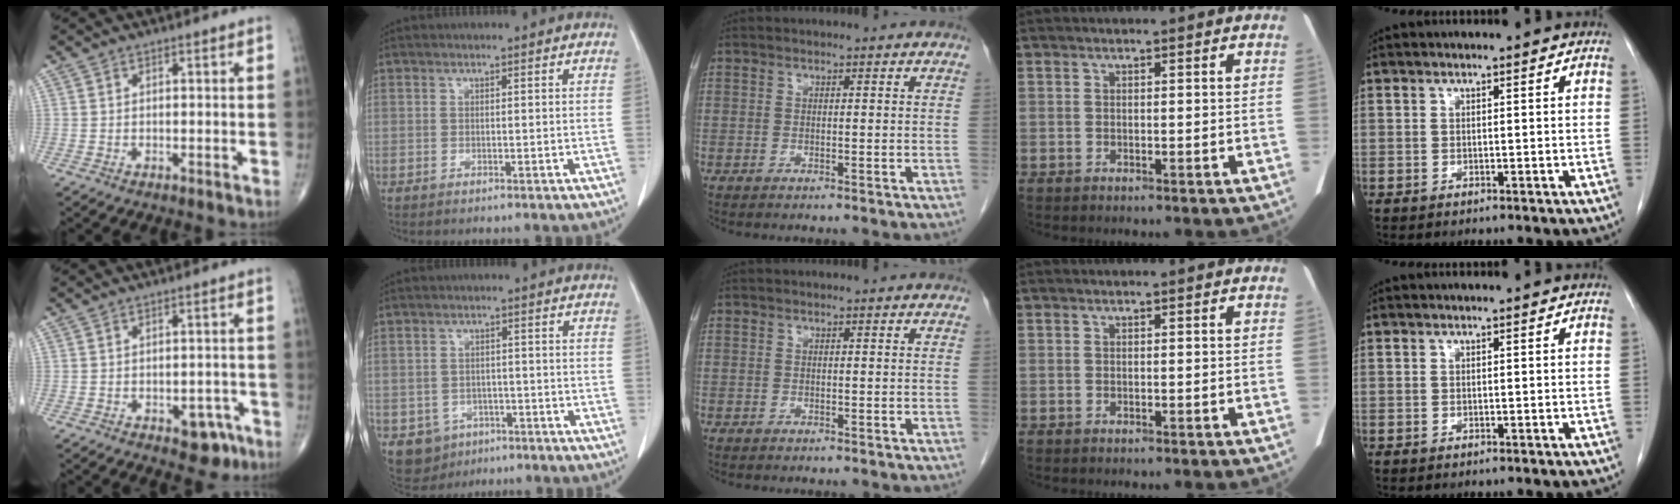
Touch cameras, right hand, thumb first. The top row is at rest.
{"thumb": {"total": 5.1, "force": [-2.6, 3.1, 3.2], "torque": [-0.016, 0.018, -0.029]}, "index": {"total": 5.5, "force": [-2.6, 4.8, 1.0], "torque": [-0.016, 0.007, -0.030]}}